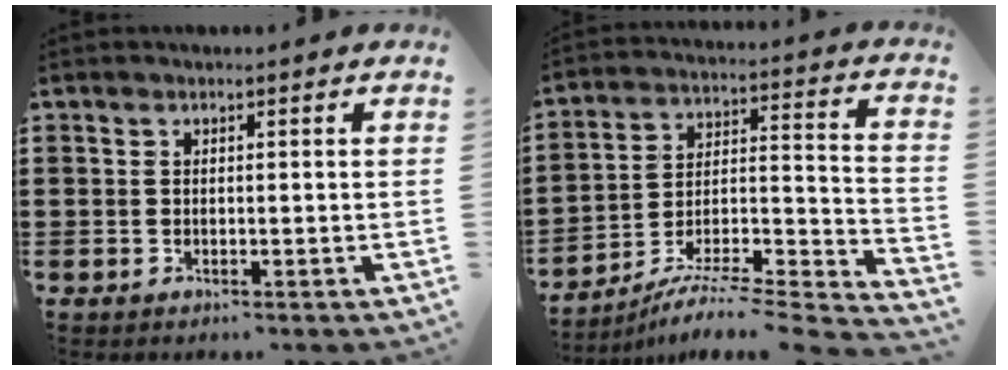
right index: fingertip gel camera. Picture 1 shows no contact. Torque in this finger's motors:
{"motor_torque": [0.14, 0.14, -0.02, 0.02]}